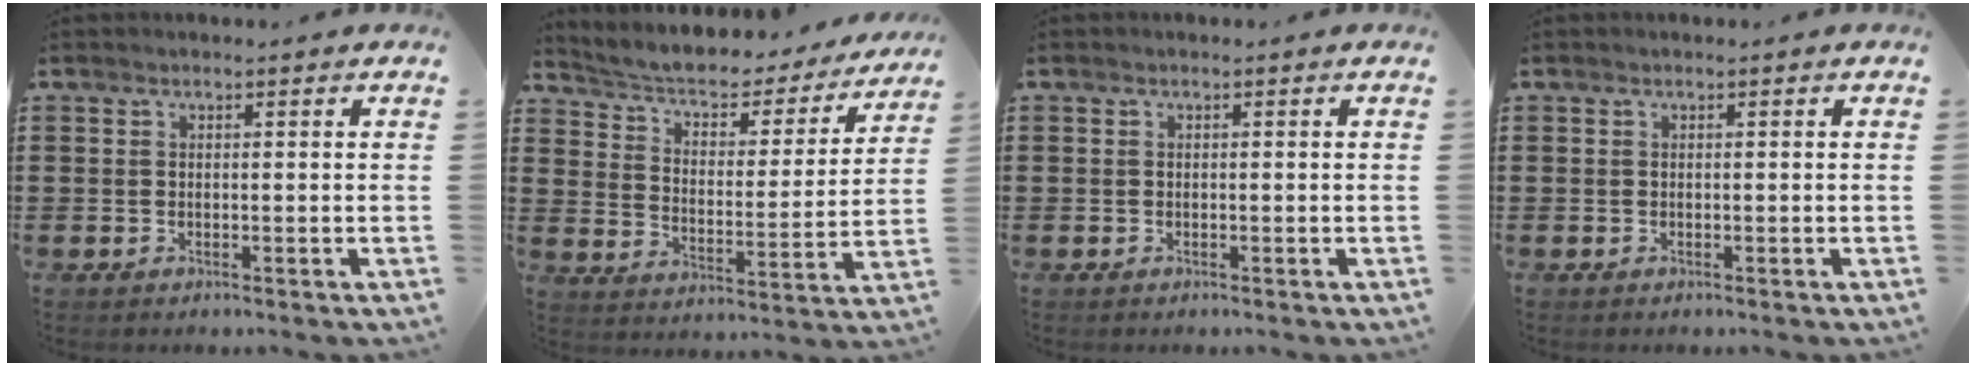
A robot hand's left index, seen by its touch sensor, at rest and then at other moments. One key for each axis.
{"total": 3.6, "fx": 2.7, "fy": 1.7, "fz": 1.6, "tx": -0.050, "ty": -0.024, "tz": 0.035}
{"total": 0.0}
{"total": 0.0}